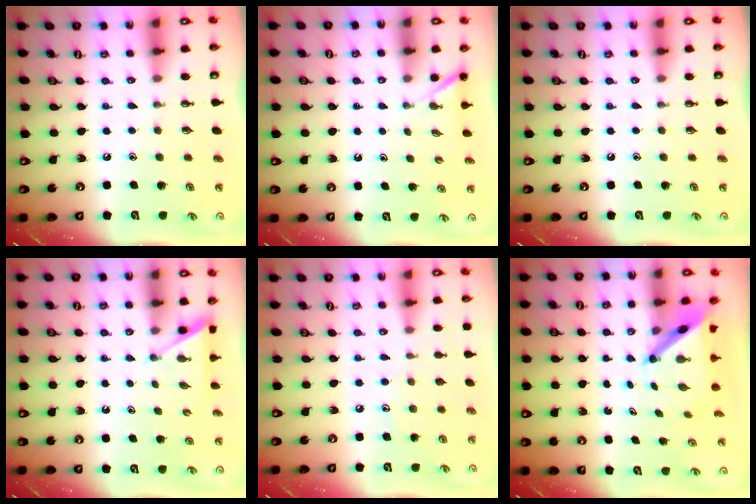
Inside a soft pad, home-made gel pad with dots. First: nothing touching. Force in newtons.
{"total": 1.5, "press": 1.5, "slide": 0.1}
{"total": 0.0}
{"total": 2.2, "press": 2.2, "slide": 0.2}
{"total": 4.8, "press": 4.8, "slide": 0.5}
{"total": 5.1, "press": 5.0, "slide": 0.5}